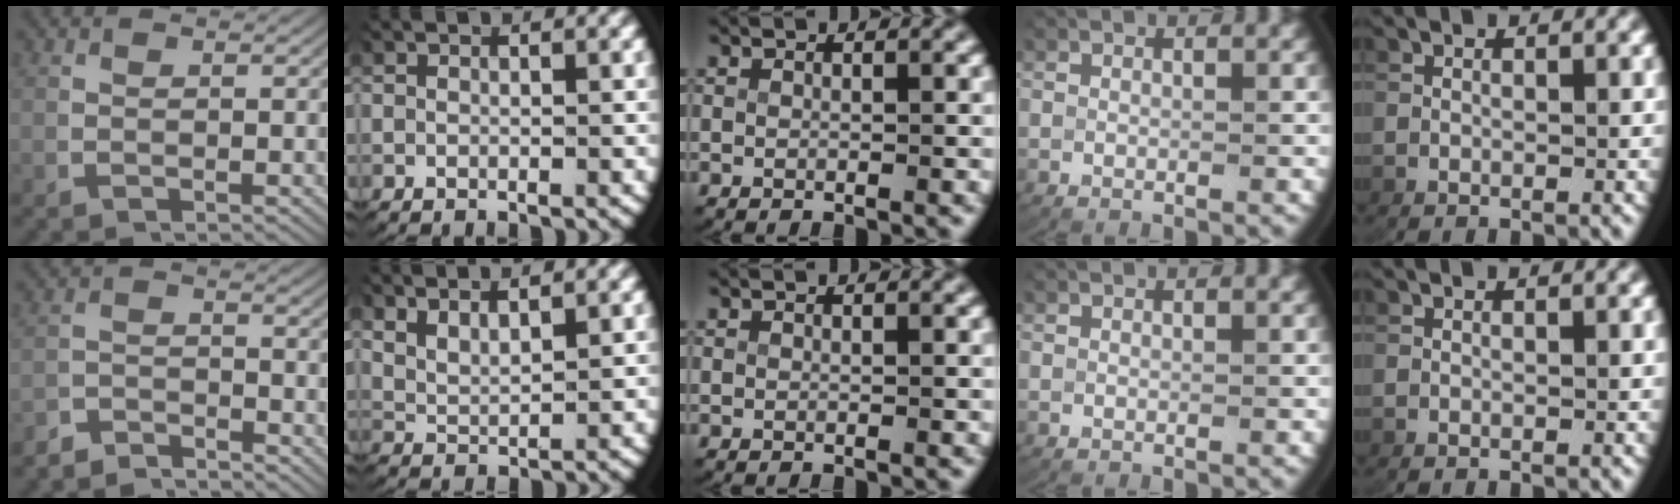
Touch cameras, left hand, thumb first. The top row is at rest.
{"thumb": {"total": 3.8, "force": [-3.8, 0.3, 0.1], "torque": [0.013, -0.008, -0.073]}, "index": {"total": 3.1, "force": [1.9, 1.9, 1.5], "torque": [-0.045, -0.007, 0.036]}}